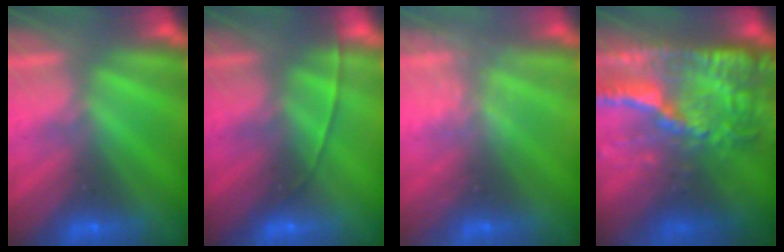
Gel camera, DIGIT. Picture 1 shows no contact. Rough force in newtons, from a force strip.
{"total": 1.9}
{"total": 2.2}
{"total": 6.1}